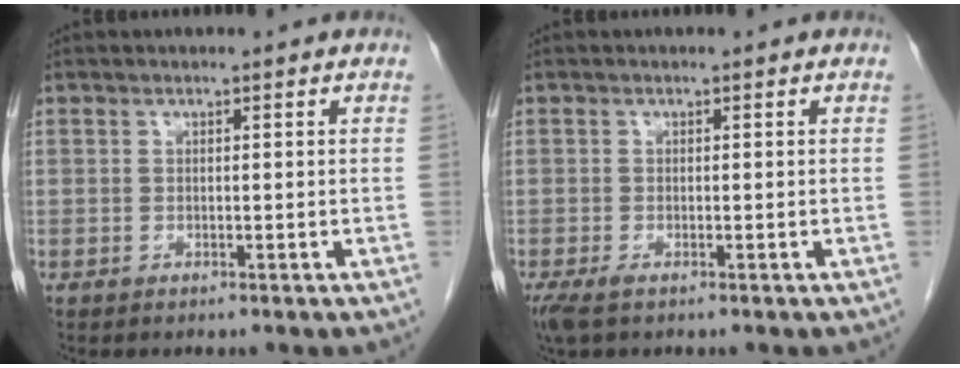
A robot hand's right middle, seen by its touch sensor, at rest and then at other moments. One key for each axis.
{"total": 2.1, "fx": -1.3, "fy": 0.5, "fz": 1.5, "tx": -0.037, "ty": -0.007, "tz": -0.024}